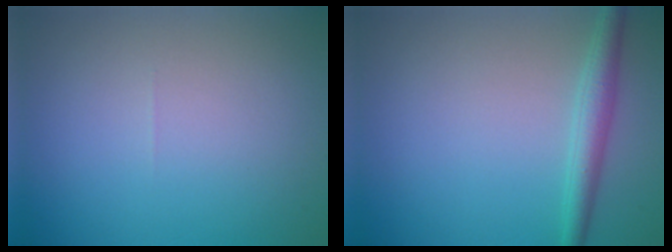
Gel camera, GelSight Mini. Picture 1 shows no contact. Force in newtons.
{"total": 2.6, "press": 2.6, "slide": 0.0}